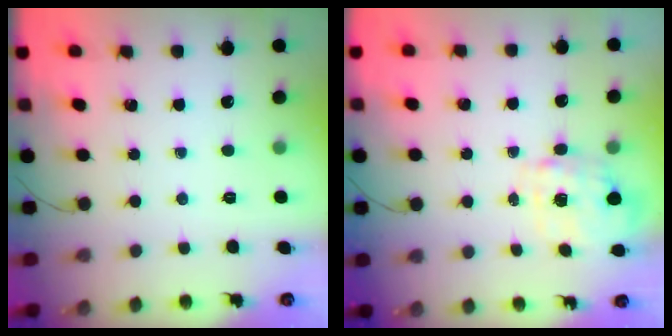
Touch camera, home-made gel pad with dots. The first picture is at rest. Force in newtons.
{"total": 4.0, "press": 3.9, "slide": 0.8}